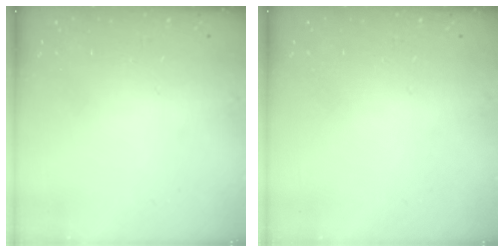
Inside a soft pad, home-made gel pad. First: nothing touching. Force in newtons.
{"total": 0.0}